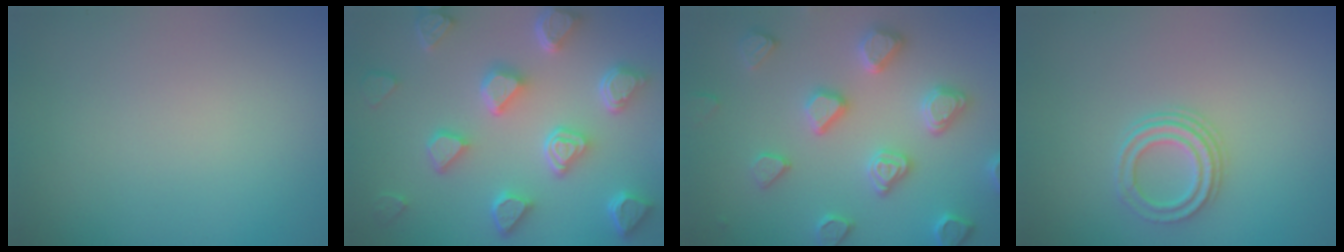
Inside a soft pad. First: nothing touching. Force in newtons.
{"total": 7.2, "press": 5.8, "slide": 4.3}
{"total": 4.6, "press": 4.5, "slide": 0.9}
{"total": 2.5, "press": 2.1, "slide": 1.4}